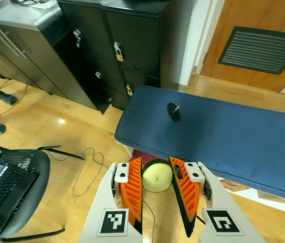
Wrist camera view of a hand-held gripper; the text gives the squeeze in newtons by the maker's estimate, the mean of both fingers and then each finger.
{"total": 10.4, "left": 10.4, "right": 10.4}